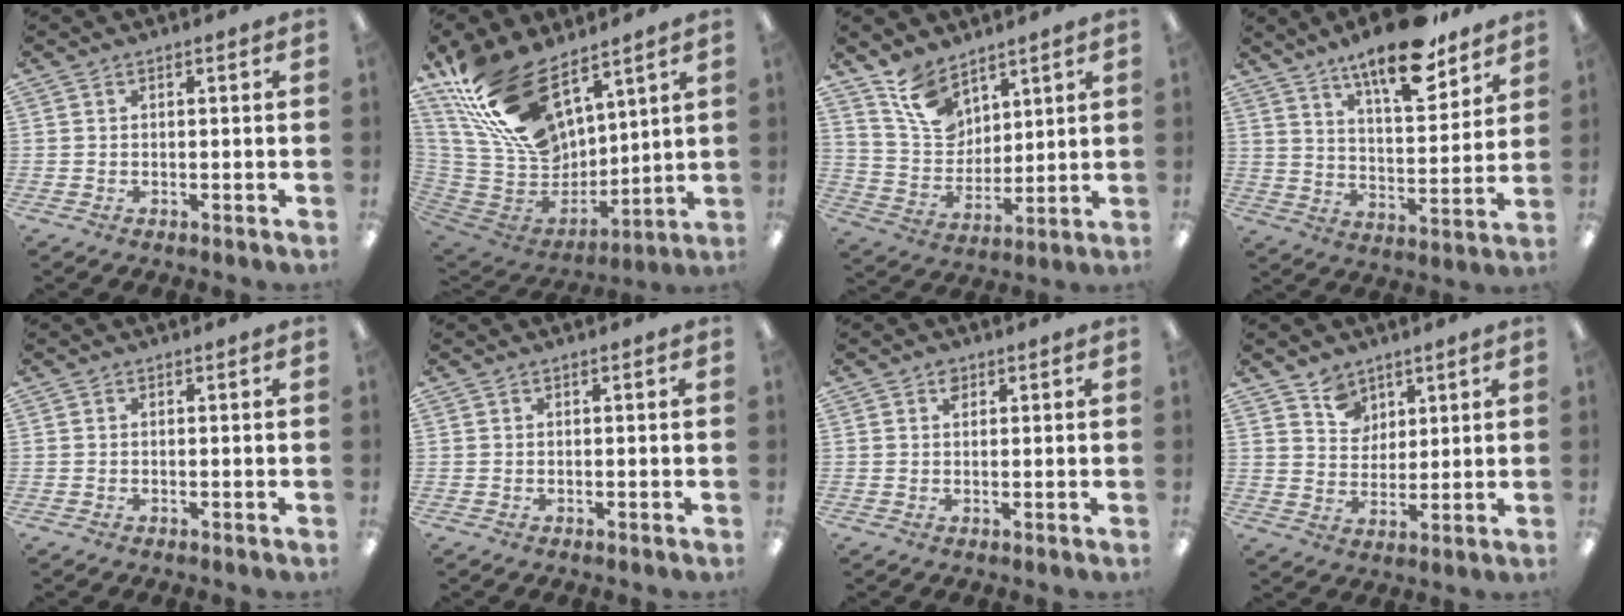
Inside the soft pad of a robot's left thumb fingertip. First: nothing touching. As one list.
[{"total": 23.4, "force": [14.8, 12.6, 13.0], "torque": [-0.280, -0.077, 0.279]}, {"total": 11.5, "force": [8.1, 6.8, 4.3], "torque": [-0.102, -0.034, 0.160]}, {"total": 15.9, "force": [12.3, 4.6, 9.0], "torque": [-0.143, -0.073, 0.206]}, {"total": 0.0}, {"total": 0.0}, {"total": 1.6, "force": [1.1, 1.0, 0.7], "torque": [-0.008, -0.003, 0.019]}, {"total": 7.1, "force": [5.0, 5.0, 0.5], "torque": [-0.006, -0.028, 0.092]}]